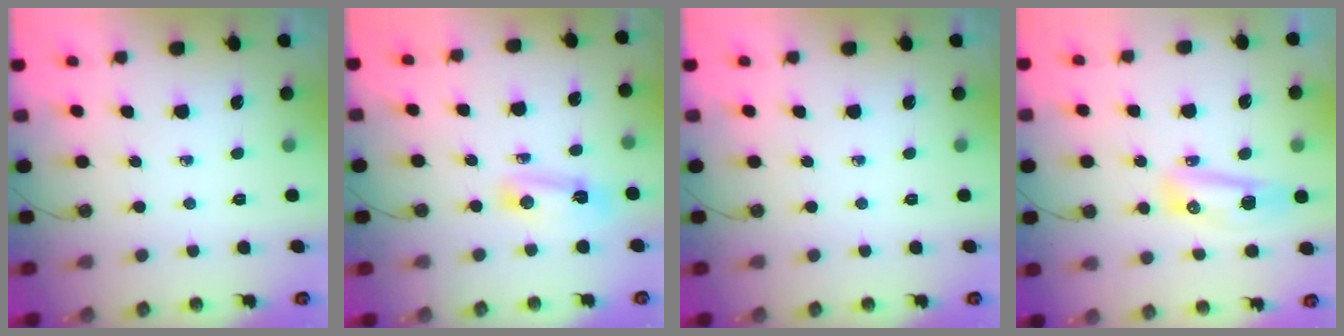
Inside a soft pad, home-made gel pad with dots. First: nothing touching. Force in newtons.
{"total": 5.2, "press": 5.1, "slide": 0.7}
{"total": 0.0}
{"total": 10.9, "press": 9.3, "slide": 5.7}